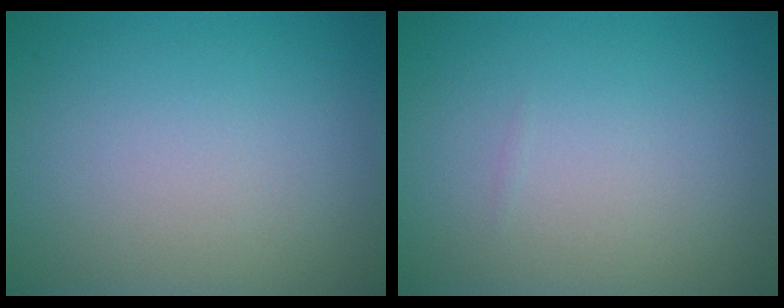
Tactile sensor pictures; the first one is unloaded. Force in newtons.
{"total": 0.0}